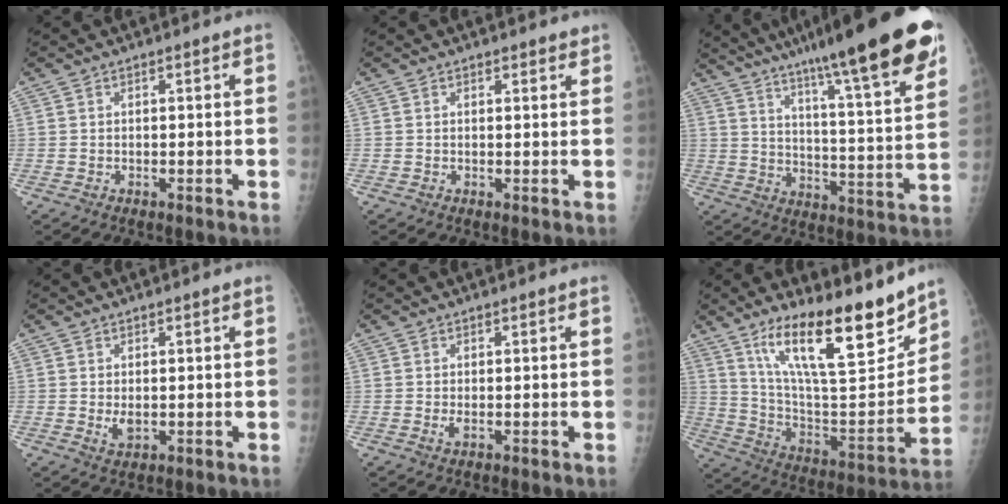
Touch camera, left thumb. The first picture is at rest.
{"total": 1.4, "force": [1.2, 0.6, 0.6], "torque": [0.001, -0.006, 0.012]}
{"total": 26.0, "force": [17.5, 2.9, 19.0], "torque": [-0.272, -0.054, 0.258]}
{"total": 2.5, "force": [0.3, 1.3, 2.1], "torque": [-0.033, -0.006, 0.010]}
{"total": 1.4, "force": [0.2, 0.5, 1.3], "torque": [-0.025, 0.002, 0.005]}
{"total": 24.0, "force": [16.2, 5.9, 16.6], "torque": [-0.243, -0.077, 0.282]}